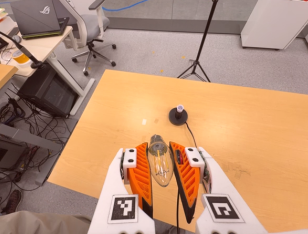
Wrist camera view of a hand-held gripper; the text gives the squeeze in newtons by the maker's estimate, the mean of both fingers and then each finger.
{"total": 20.5, "left": 21.9, "right": 19.1}